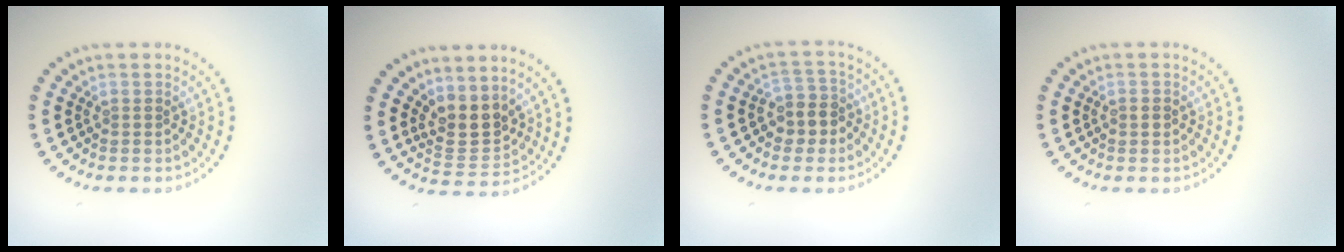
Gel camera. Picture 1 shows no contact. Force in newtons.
{"total": 3.3, "press": 2.9, "slide": 1.6}
{"total": 2.9, "press": 2.6, "slide": 1.2}
{"total": 1.1, "press": 1.1, "slide": 0.2}